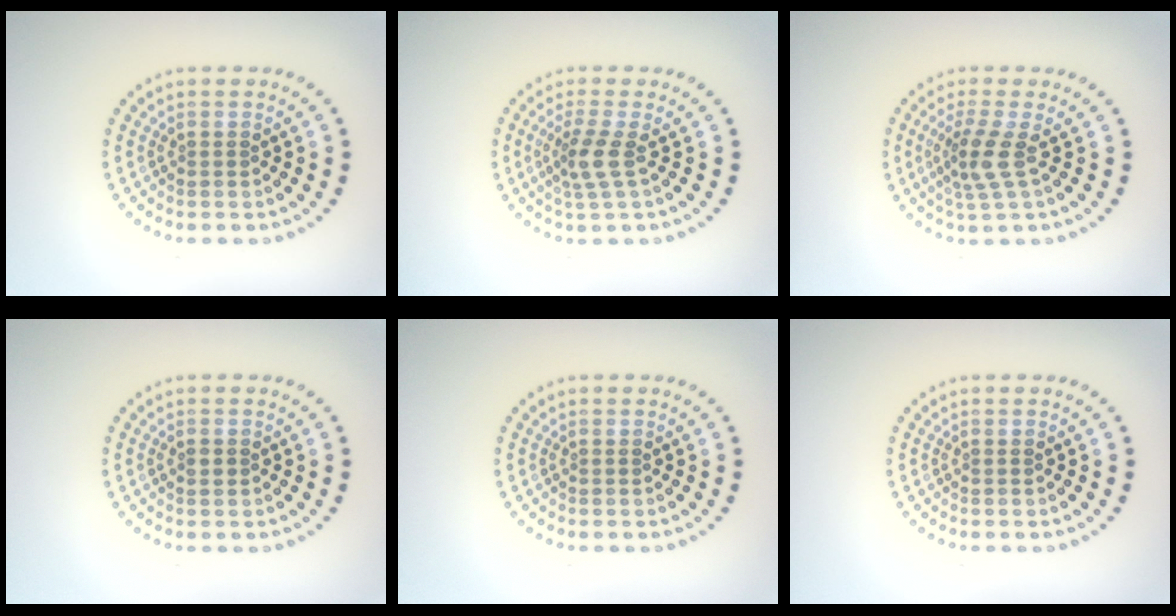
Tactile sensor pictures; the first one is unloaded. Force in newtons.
{"total": 2.5, "press": 1.9, "slide": 1.6}
{"total": 2.9, "press": 2.1, "slide": 1.9}
{"total": 1.0, "press": 1.0, "slide": 0.1}
{"total": 0.0}
{"total": 0.0}